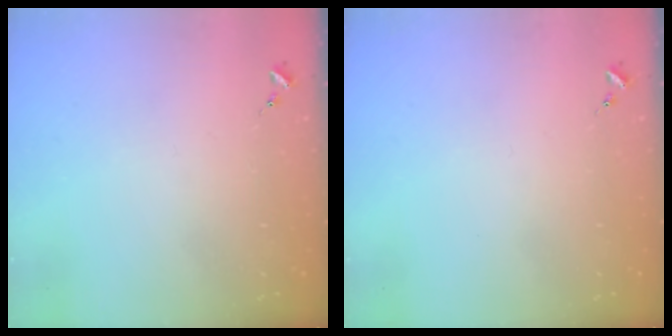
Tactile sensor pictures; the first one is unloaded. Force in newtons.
{"total": 0.0}